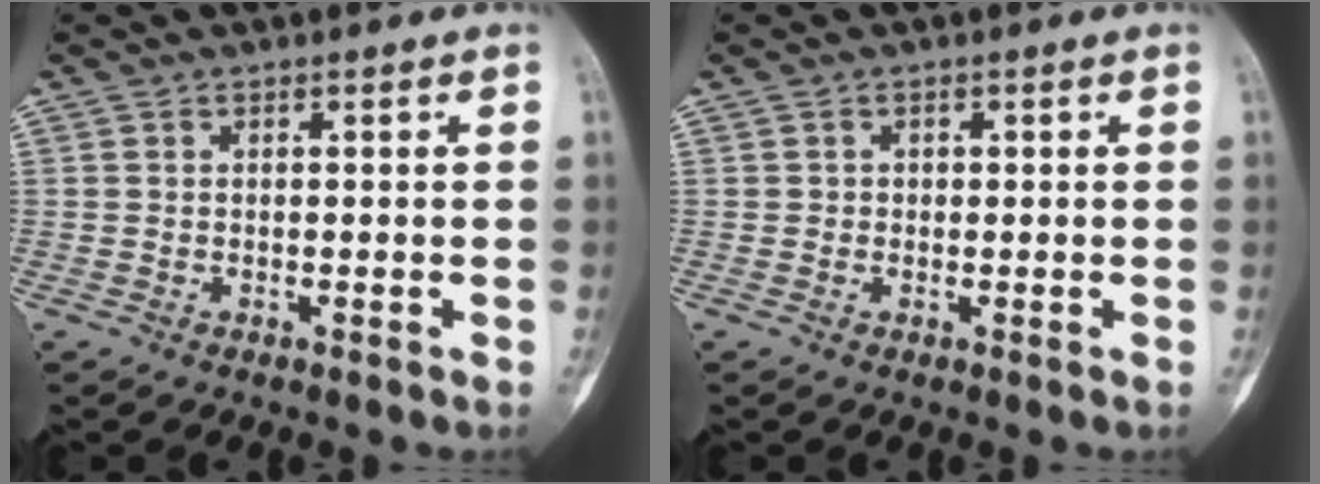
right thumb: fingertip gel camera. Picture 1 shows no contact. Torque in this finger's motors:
{"motor_torque": [0.12, -0.09, 0.25, -0.13, 0.01]}